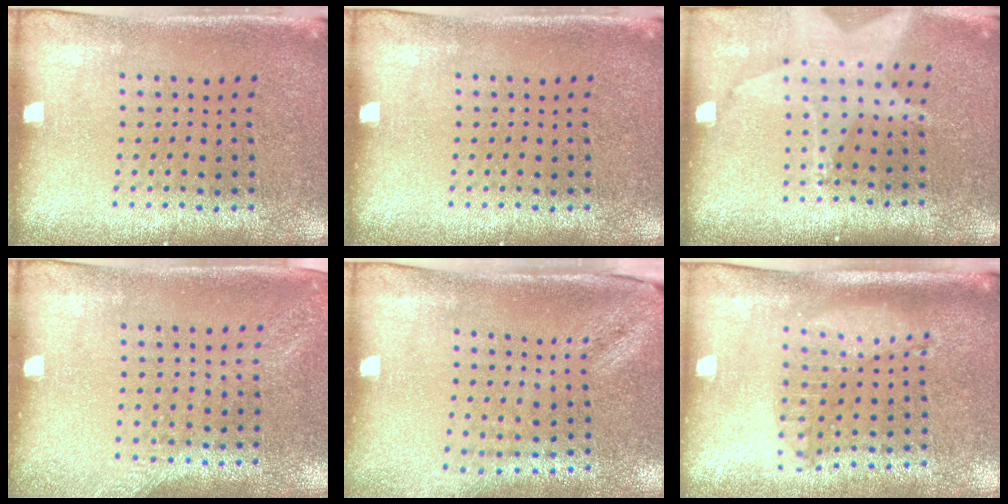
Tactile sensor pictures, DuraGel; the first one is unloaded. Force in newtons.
{"total": 0.0}
{"total": 2.0, "press": 1.5, "slide": 1.2}
{"total": 1.2, "press": 1.2, "slide": 0.4}
{"total": 1.9, "press": 1.5, "slide": 1.2}
{"total": 1.3, "press": 1.3, "slide": 0.2}